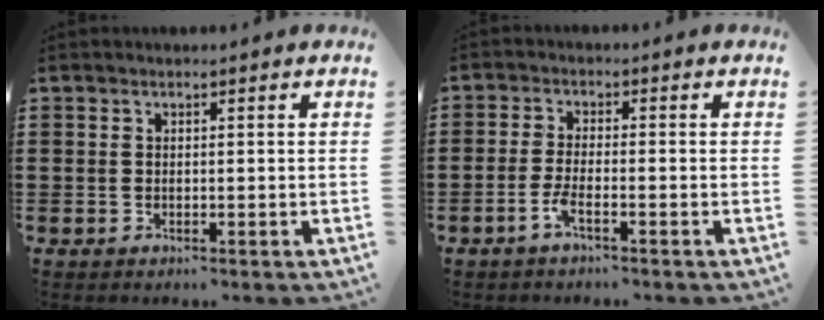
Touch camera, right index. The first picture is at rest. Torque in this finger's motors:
{"motor_torque": [1.33, 0.81, -0.02, 0.00]}